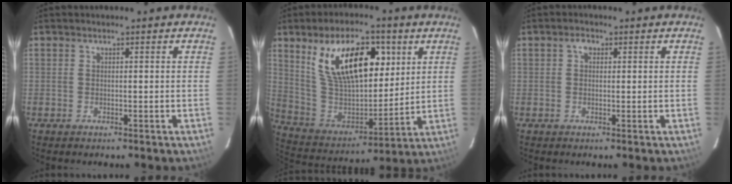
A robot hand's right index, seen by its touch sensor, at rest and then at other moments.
{"total": 21.3, "force": [8.8, 10.8, 16.1], "torque": [-0.285, 0.012, 0.172]}
{"total": 1.7, "force": [0.5, 1.2, 1.0], "torque": [-0.016, 0.009, 0.007]}